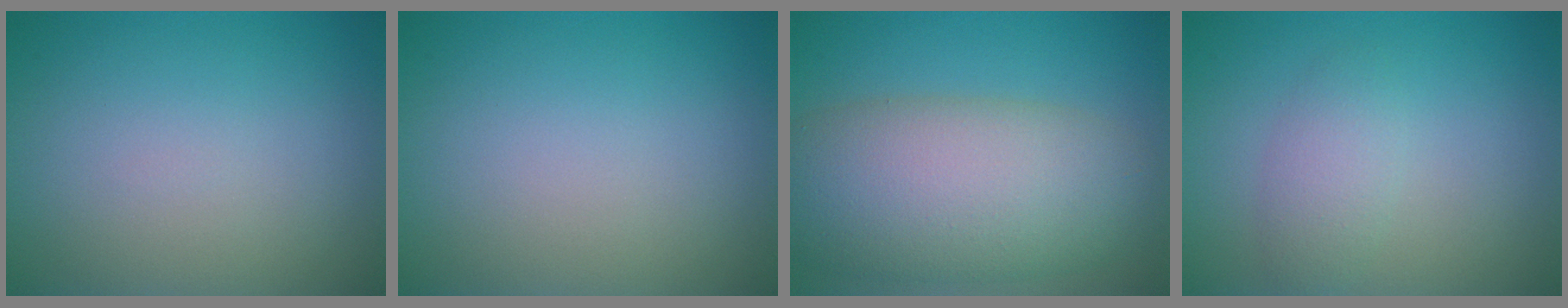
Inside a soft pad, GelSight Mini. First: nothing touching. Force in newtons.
{"total": 0.0}
{"total": 10.3, "press": 10.2, "slide": 0.7}
{"total": 2.2, "press": 2.2, "slide": 0.1}